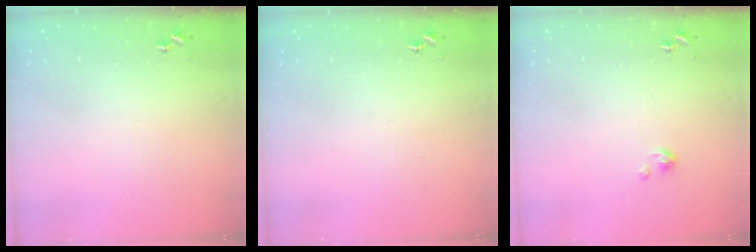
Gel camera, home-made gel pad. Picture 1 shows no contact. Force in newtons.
{"total": 0.0}
{"total": 2.6, "press": 2.6, "slide": 0.4}